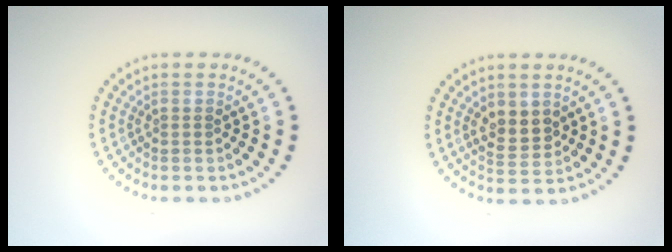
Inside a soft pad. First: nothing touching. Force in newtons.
{"total": 2.4, "press": 2.3, "slide": 0.7}